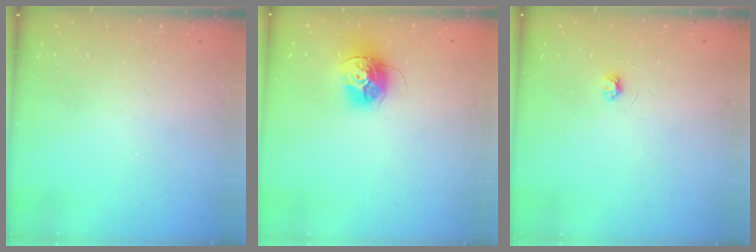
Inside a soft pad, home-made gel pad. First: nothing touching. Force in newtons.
{"total": 12.2, "press": 12.2, "slide": 0.4}
{"total": 2.6, "press": 2.6, "slide": 0.3}